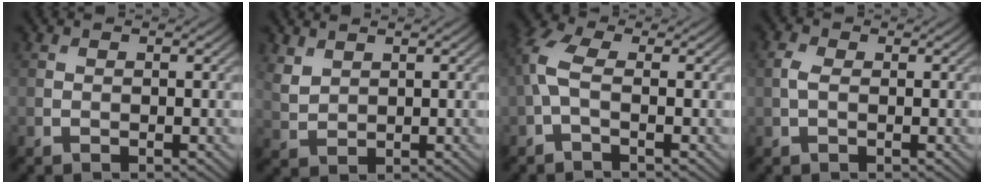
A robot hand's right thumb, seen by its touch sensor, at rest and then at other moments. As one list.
[{"total": 2.6, "force": [1.9, 1.4, 1.2], "torque": [-0.037, -0.002, 0.046]}, {"total": 4.6, "force": [-0.3, 2.2, 4.0], "torque": [-0.111, 0.012, -0.017]}, {"total": 1.7, "force": [0.0, 1.0, 1.4], "torque": [-0.038, 0.005, -0.004]}]